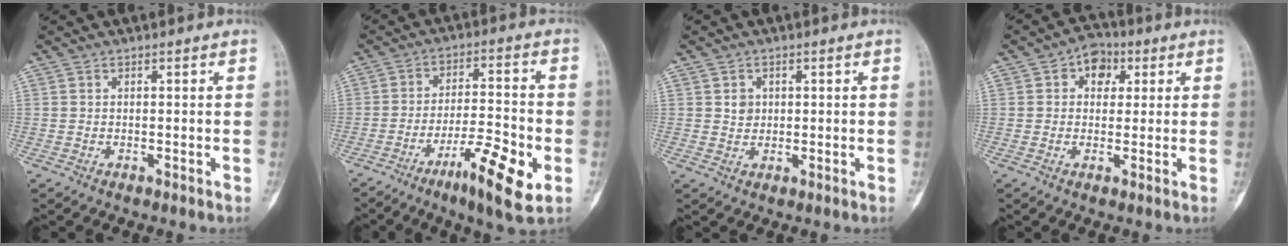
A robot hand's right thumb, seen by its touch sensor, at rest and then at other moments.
{"total": 12.8, "force": [-5.5, 2.6, 11.3], "torque": [-0.191, 0.019, -0.090]}
{"total": 2.4, "force": [0.6, 2.1, 1.0], "torque": [-0.004, -0.001, 0.010]}
{"total": 5.9, "force": [1.9, 4.5, 3.4], "torque": [-0.018, 0.008, 0.019]}